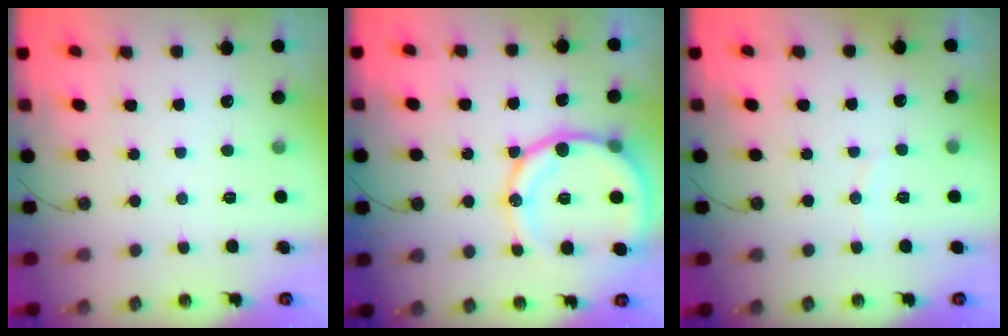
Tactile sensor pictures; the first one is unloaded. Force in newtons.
{"total": 17.4, "press": 17.0, "slide": 3.7}
{"total": 3.4, "press": 3.4, "slide": 0.4}